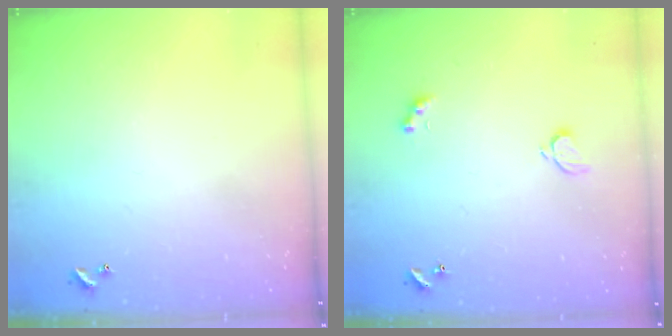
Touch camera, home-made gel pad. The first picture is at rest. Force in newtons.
{"total": 2.1, "press": 2.1, "slide": 0.5}